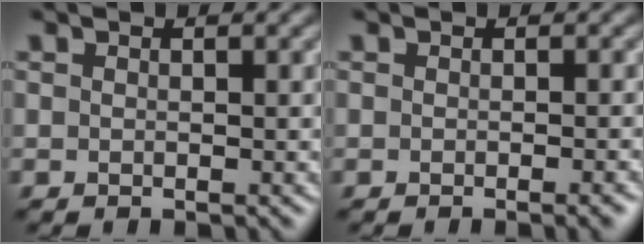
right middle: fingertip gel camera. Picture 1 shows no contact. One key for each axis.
{"total": 1.6, "fx": -1.0, "fy": 0.3, "fz": 1.2, "tx": -0.007, "ty": 0.000, "tz": -0.014}